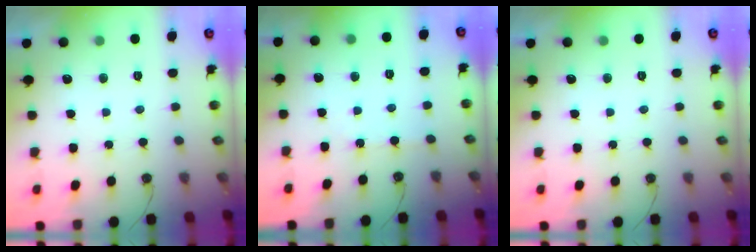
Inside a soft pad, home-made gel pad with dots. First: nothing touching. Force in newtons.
{"total": 2.5, "press": 2.4, "slide": 0.5}
{"total": 0.0}